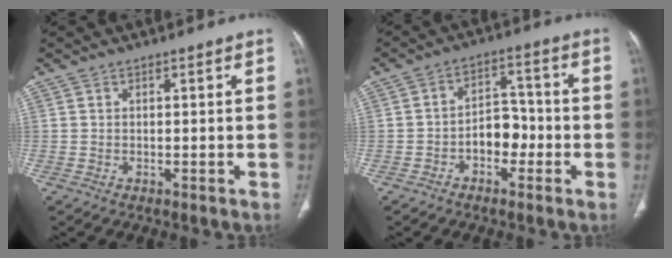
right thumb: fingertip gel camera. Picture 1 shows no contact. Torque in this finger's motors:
{"motor_torque": [-0.14, 0.36, 0.59, -0.25, 0.02]}